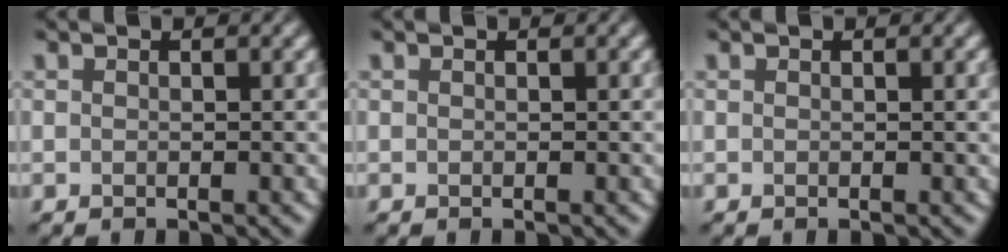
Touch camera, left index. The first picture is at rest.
{"total": 0.0}
{"total": 0.7, "force": [0.1, 0.1, 0.6], "torque": [-0.007, 0.001, 0.000]}